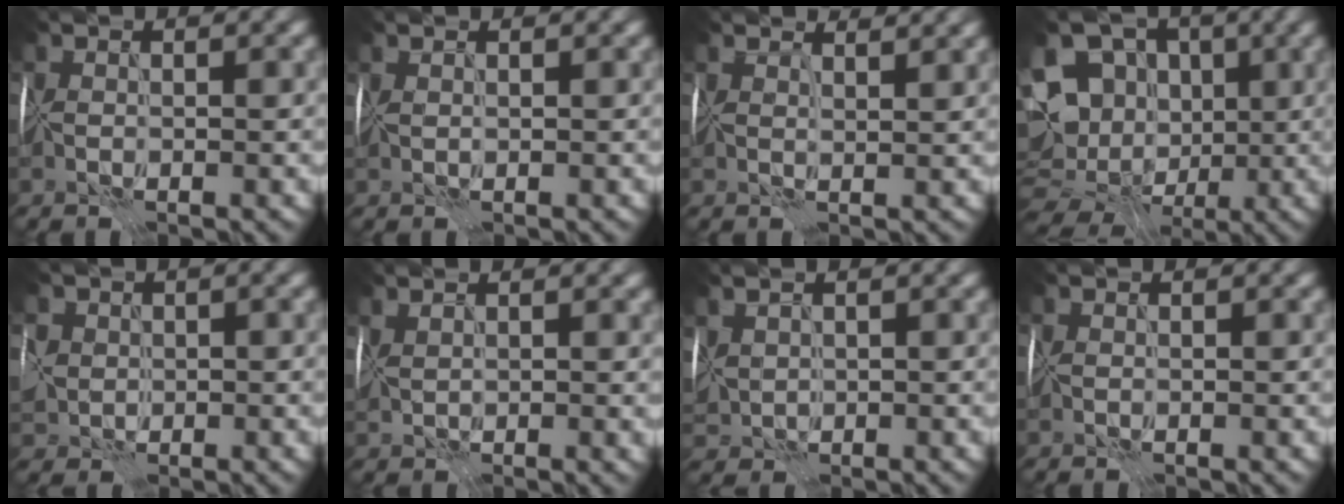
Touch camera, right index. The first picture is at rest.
{"total": 1.2, "force": [1.1, 0.3, 0.5], "torque": [-0.010, 0.005, 0.011]}
{"total": 4.8, "force": [4.0, 1.5, 2.3], "torque": [-0.022, 0.025, 0.036]}
{"total": 15.0, "force": [0.6, 12.2, 8.6], "torque": [-0.164, 0.009, 0.000]}
{"total": 5.0, "force": [0.1, 4.4, 2.4], "torque": [-0.054, 0.019, -0.014]}
{"total": 3.0, "force": [1.8, 1.0, 2.1], "torque": [-0.029, 0.014, 0.022]}
{"total": 2.6, "force": [0.8, 1.9, 1.4], "torque": [-0.044, 0.003, 0.024]}
{"total": 0.0}